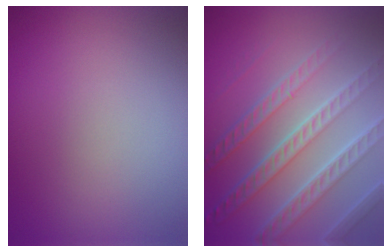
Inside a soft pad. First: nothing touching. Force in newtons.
{"total": 8.1, "press": 5.5, "slide": 5.9}